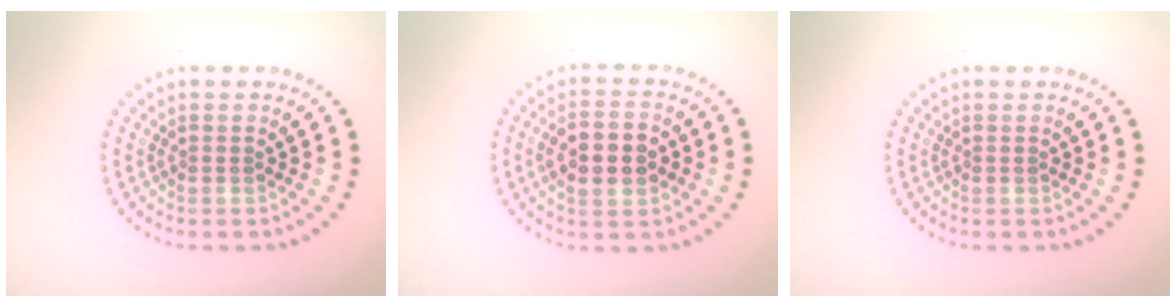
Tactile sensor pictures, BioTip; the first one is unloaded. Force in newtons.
{"total": 4.1, "press": 4.1, "slide": 0.3}
{"total": 0.0}